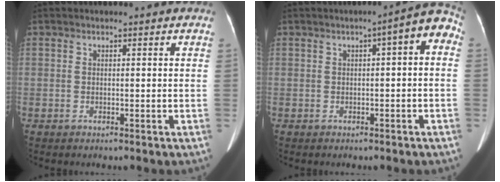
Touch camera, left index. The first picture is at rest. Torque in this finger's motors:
{"motor_torque": [0.68, -0.27, 0.37, 0.08]}